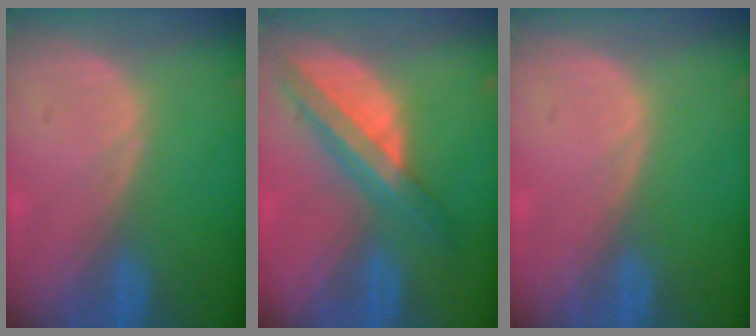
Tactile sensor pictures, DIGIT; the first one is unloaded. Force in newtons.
{"total": 8.0, "press": 6.7, "slide": 4.3}
{"total": 0.0}